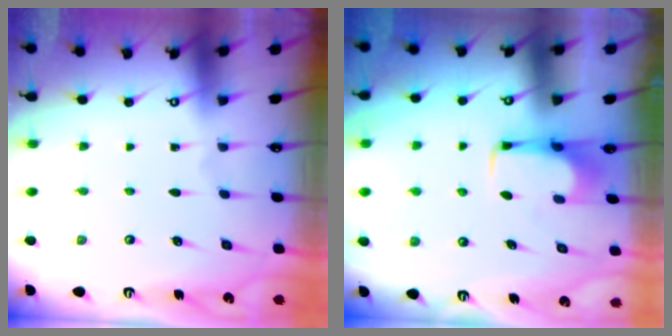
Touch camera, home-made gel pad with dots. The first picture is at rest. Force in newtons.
{"total": 1.6, "press": 1.5, "slide": 0.5}